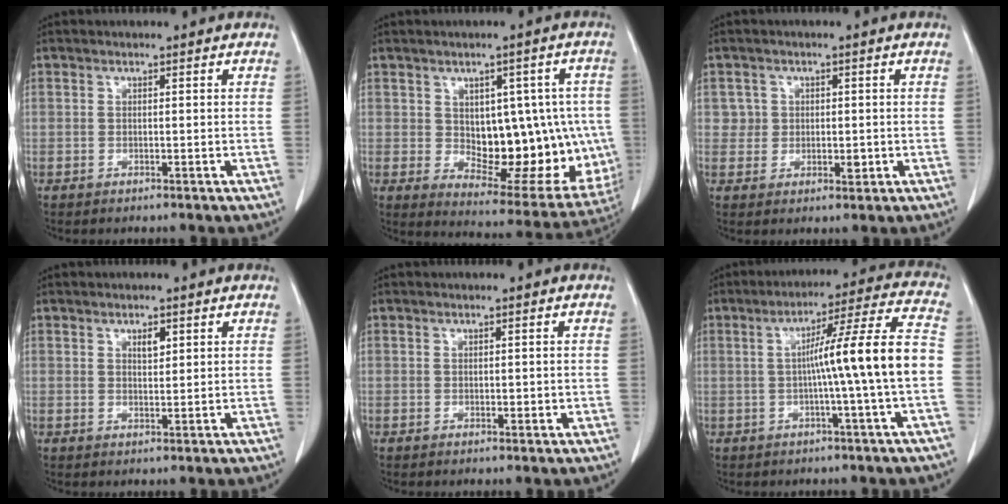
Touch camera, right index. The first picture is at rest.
{"total": 17.8, "force": [-0.6, 8.9, 15.4], "torque": [-0.171, 0.013, 0.024]}
{"total": 3.1, "force": [0.4, 3.0, 0.7], "torque": [0.001, 0.002, 0.007]}
{"total": 1.9, "force": [1.0, 0.8, 1.4], "torque": [-0.023, -0.003, 0.017]}
{"total": 1.2, "force": [0.0, 0.7, 1.0], "torque": [-0.010, -0.001, 0.002]}
{"total": 12.7, "force": [-1.4, -1.6, 12.5], "torque": [-0.186, 0.018, -0.023]}